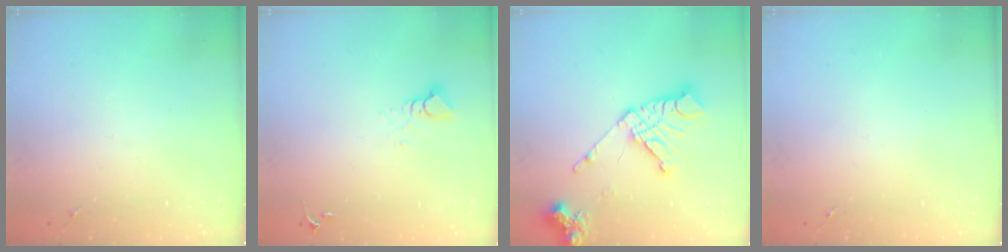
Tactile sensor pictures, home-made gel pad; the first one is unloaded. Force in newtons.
{"total": 3.6, "press": 3.6, "slide": 0.2}
{"total": 16.8, "press": 16.7, "slide": 2.2}
{"total": 0.0}